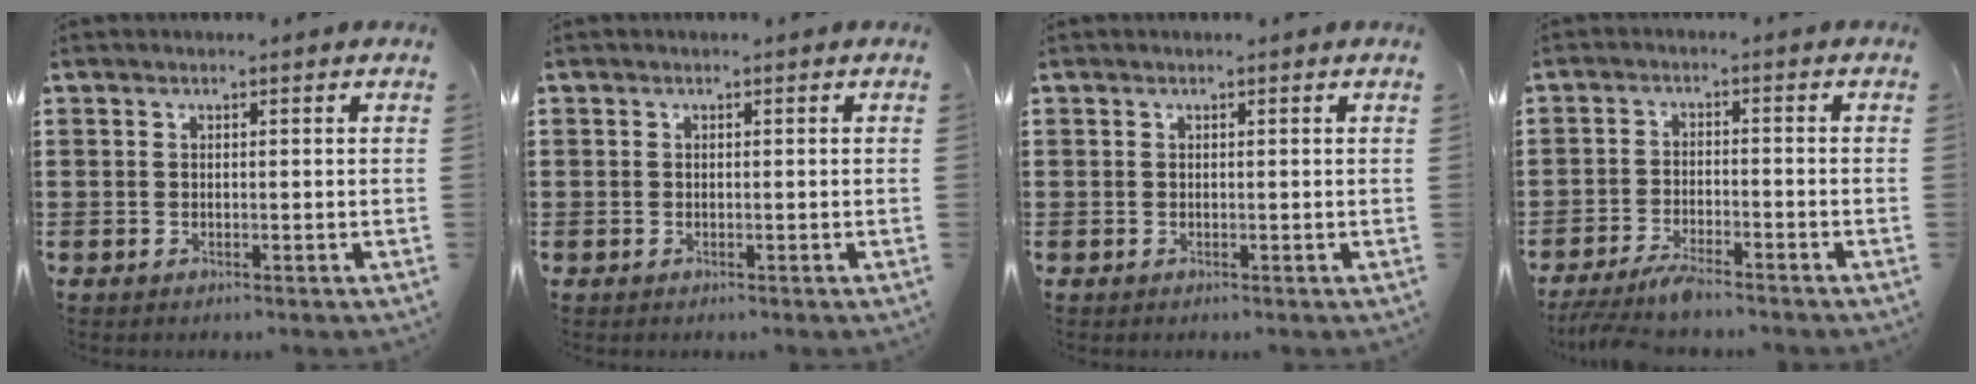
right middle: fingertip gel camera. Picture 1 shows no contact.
{"total": 0.0}
{"total": 0.0}
{"total": 4.2, "force": [-3.7, 0.3, 1.9], "torque": [-0.053, -0.013, -0.076]}